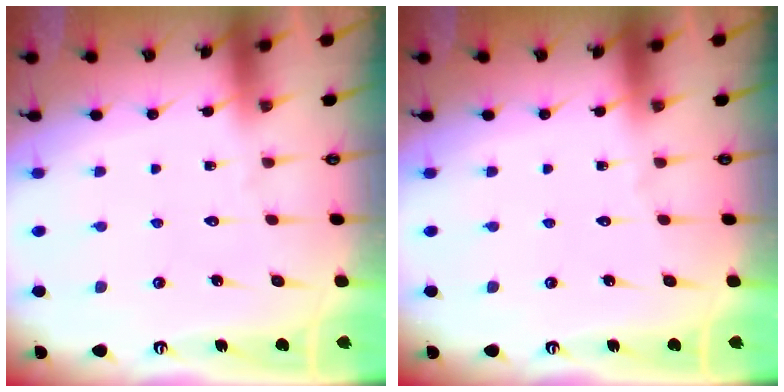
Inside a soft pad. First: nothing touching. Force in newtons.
{"total": 0.0}